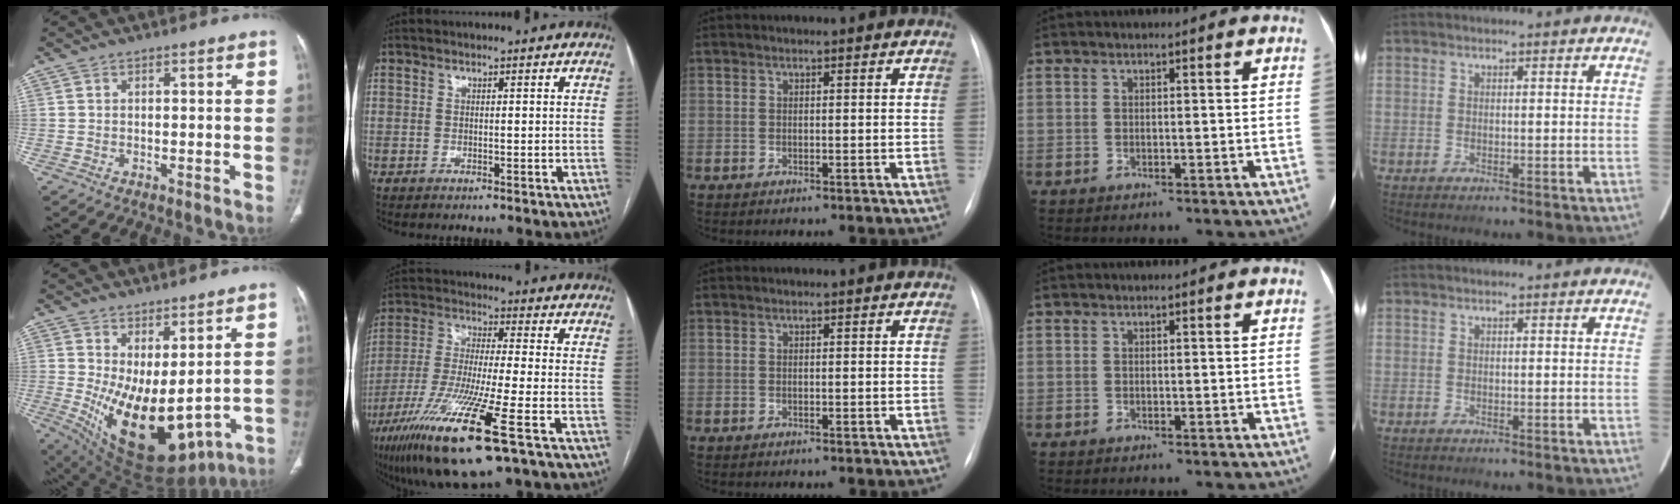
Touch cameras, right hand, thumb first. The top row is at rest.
{"thumb": {"total": 16.4, "force": [0.5, 7.8, 14.4], "torque": [-0.236, -0.039, 0.043]}, "index": {"total": 17.5, "force": [-8.9, 0.7, 15.0], "torque": [-0.312, -0.048, -0.167]}}